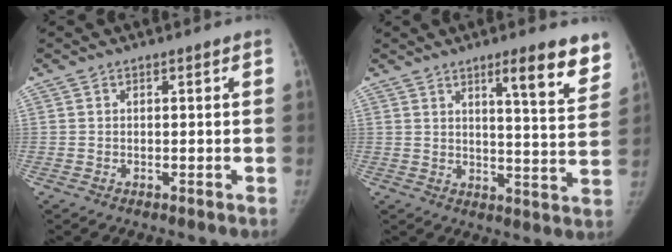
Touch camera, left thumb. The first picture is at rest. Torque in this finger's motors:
{"motor_torque": [0.29, -0.26, 0.81, -0.84, 0.21]}